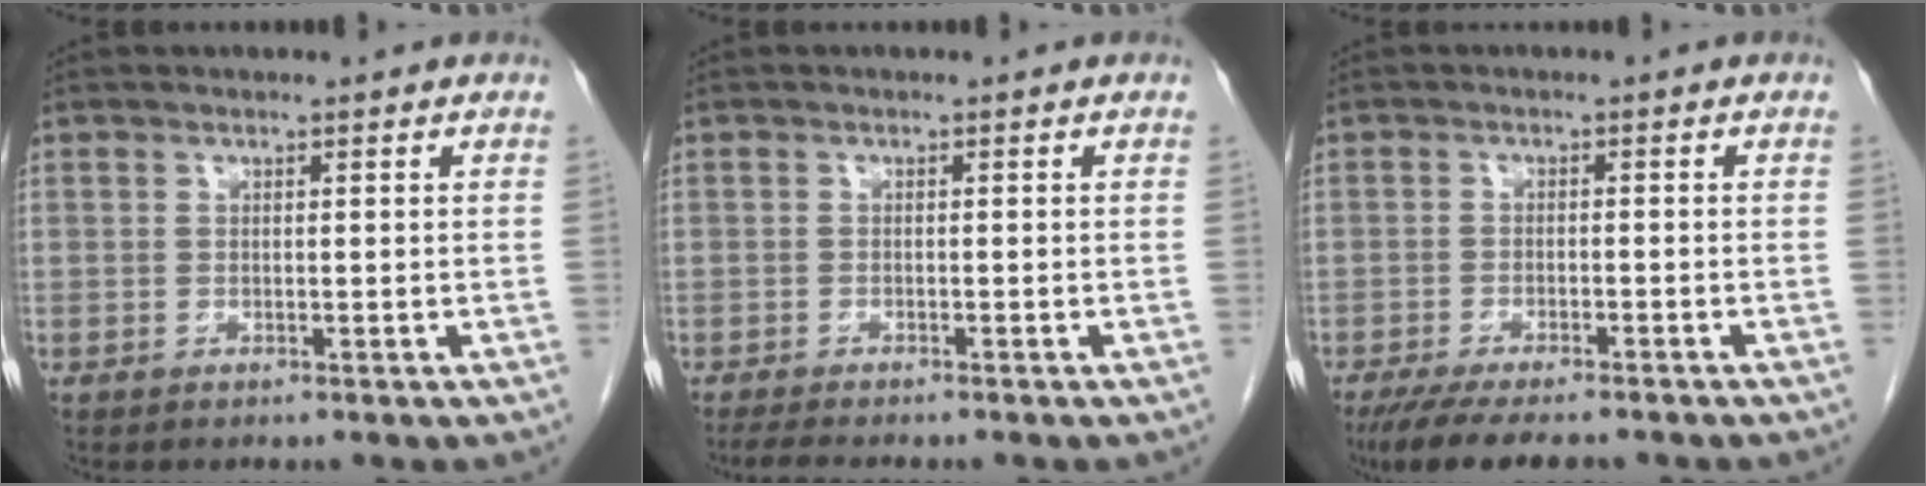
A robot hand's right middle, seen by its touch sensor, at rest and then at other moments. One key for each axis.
{"total": 4.3, "fx": -3.6, "fy": 0.5, "fz": 2.2, "tx": -0.036, "ty": -0.010, "tz": -0.054}
{"total": 10.9, "fx": -9.0, "fy": 2.4, "fz": 5.6, "tx": -0.085, "ty": -0.015, "tz": -0.136}